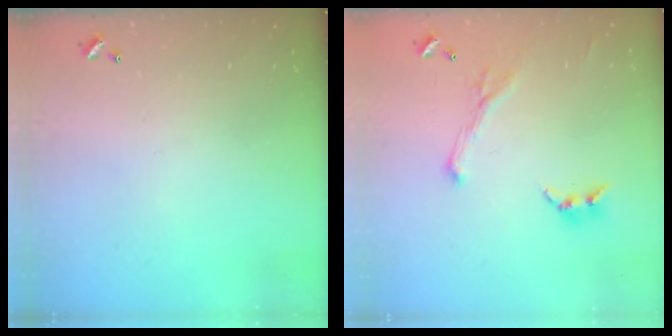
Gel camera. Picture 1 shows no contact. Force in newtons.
{"total": 1.1, "press": 0.6, "slide": 0.9}